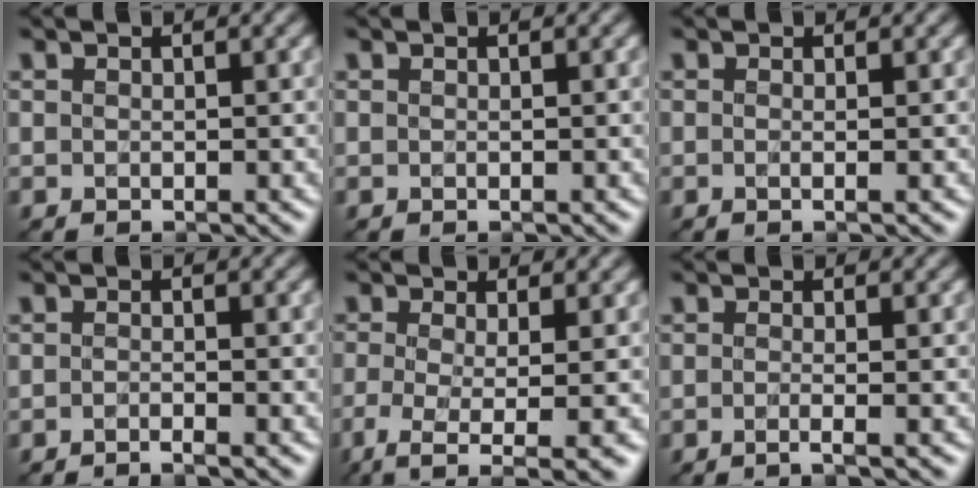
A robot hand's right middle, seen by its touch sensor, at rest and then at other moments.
{"total": 0.0}
{"total": 1.2, "force": [-0.1, 0.5, 1.2], "torque": [-0.013, -0.008, -0.014]}
{"total": 1.3, "force": [-1.0, 0.3, 0.8], "torque": [-0.004, -0.005, -0.026]}
{"total": 5.9, "force": [-2.5, 1.5, 5.1], "torque": [-0.095, -0.013, -0.049]}
{"total": 1.9, "force": [-0.5, 0.7, 1.7], "torque": [-0.013, -0.013, -0.026]}